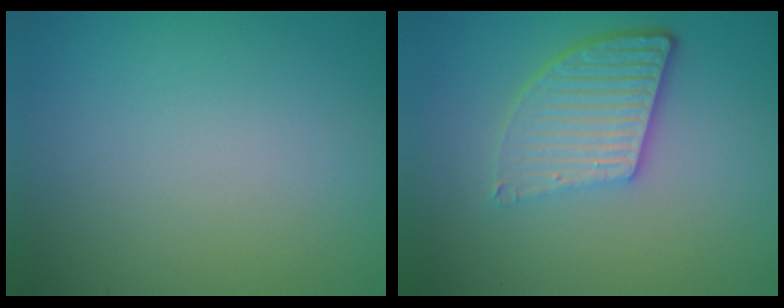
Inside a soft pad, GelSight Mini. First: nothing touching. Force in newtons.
{"total": 5.5, "press": 3.8, "slide": 4.0}